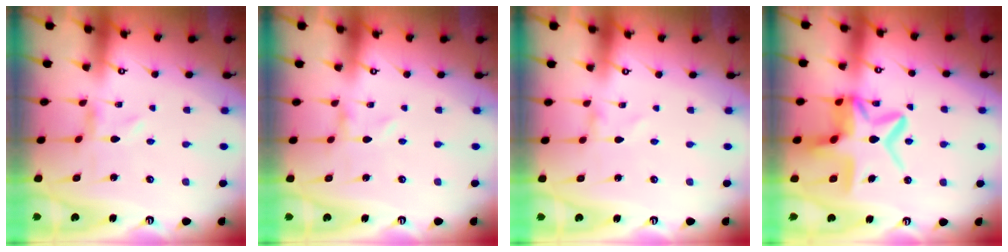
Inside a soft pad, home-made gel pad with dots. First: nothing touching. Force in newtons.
{"total": 0.0}
{"total": 0.9, "press": 0.9, "slide": 0.1}
{"total": 15.1, "press": 15.0, "slide": 1.6}